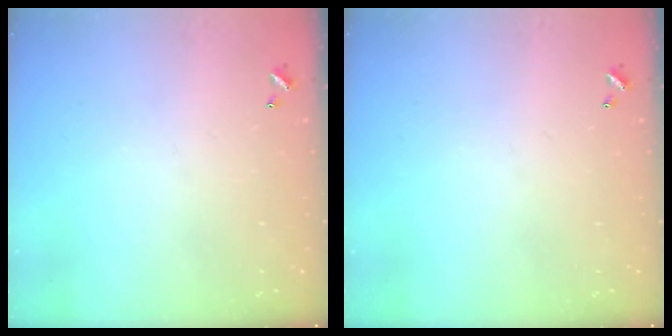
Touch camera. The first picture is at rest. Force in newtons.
{"total": 0.0}